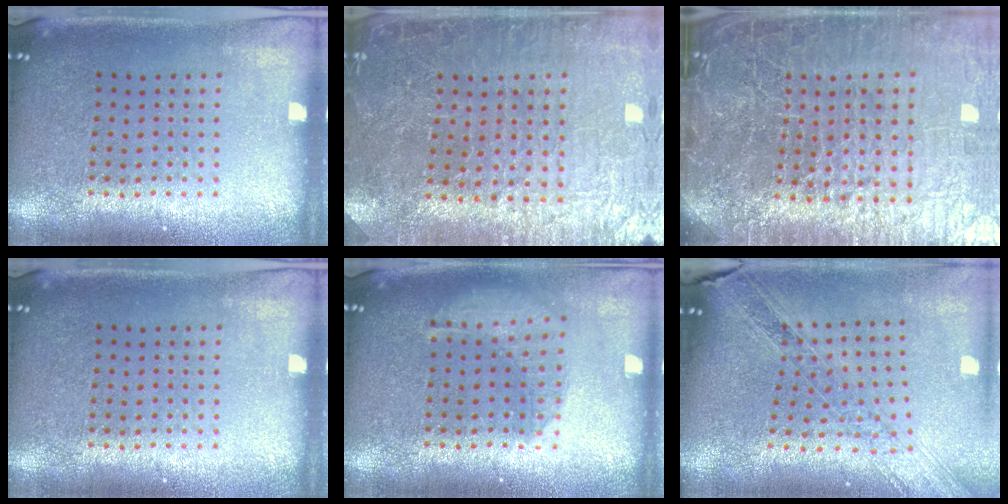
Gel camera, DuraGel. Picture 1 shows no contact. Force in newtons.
{"total": 3.3, "press": 3.2, "slide": 0.5}
{"total": 7.7, "press": 6.7, "slide": 3.8}
{"total": 0.0}
{"total": 1.5, "press": 1.3, "slide": 0.7}
{"total": 1.6, "press": 1.5, "slide": 0.6}